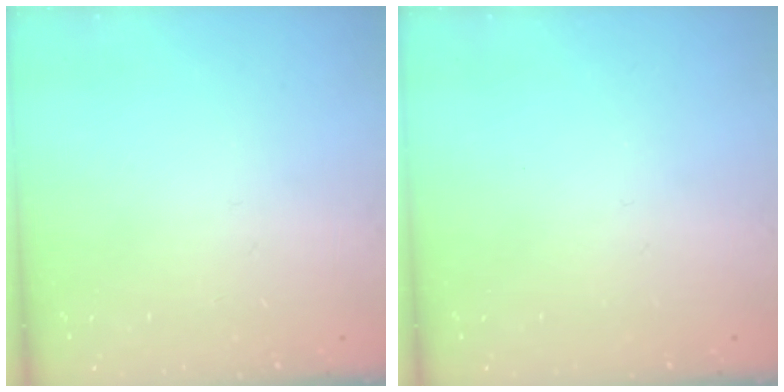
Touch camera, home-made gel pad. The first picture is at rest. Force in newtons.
{"total": 0.0}